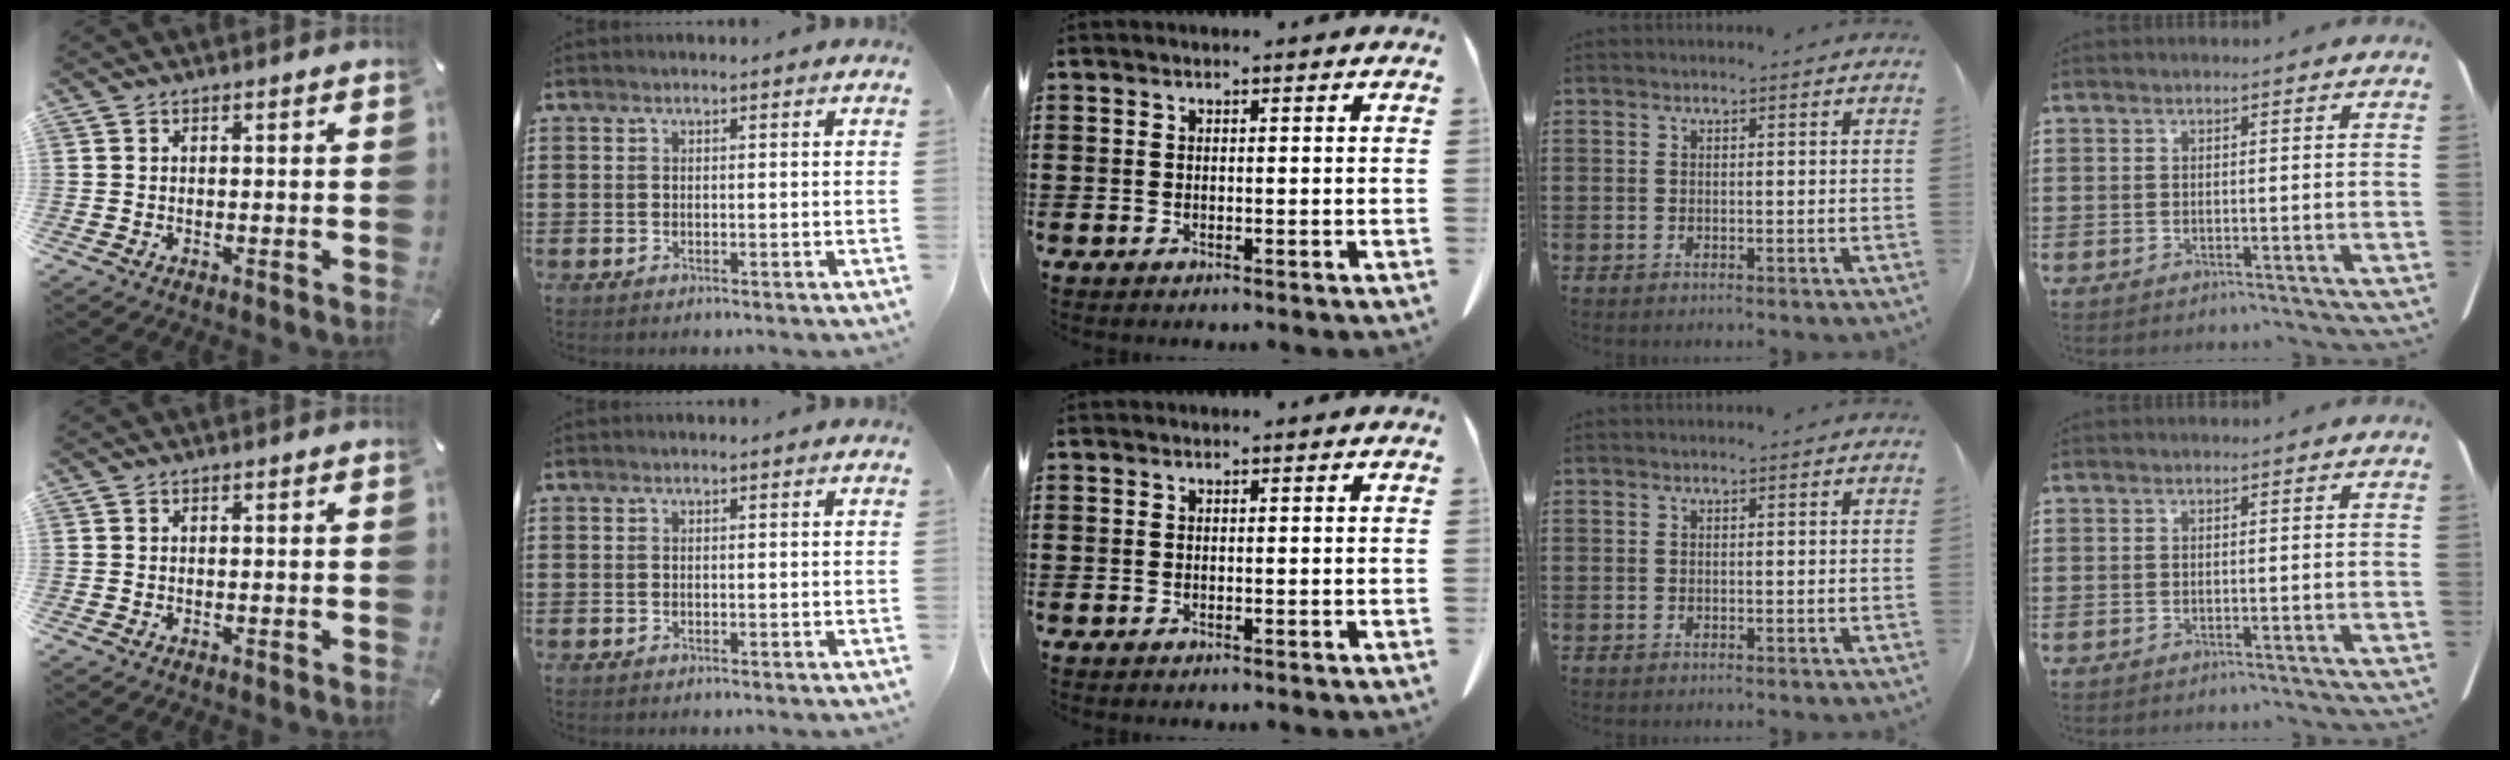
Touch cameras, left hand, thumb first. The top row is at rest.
{}